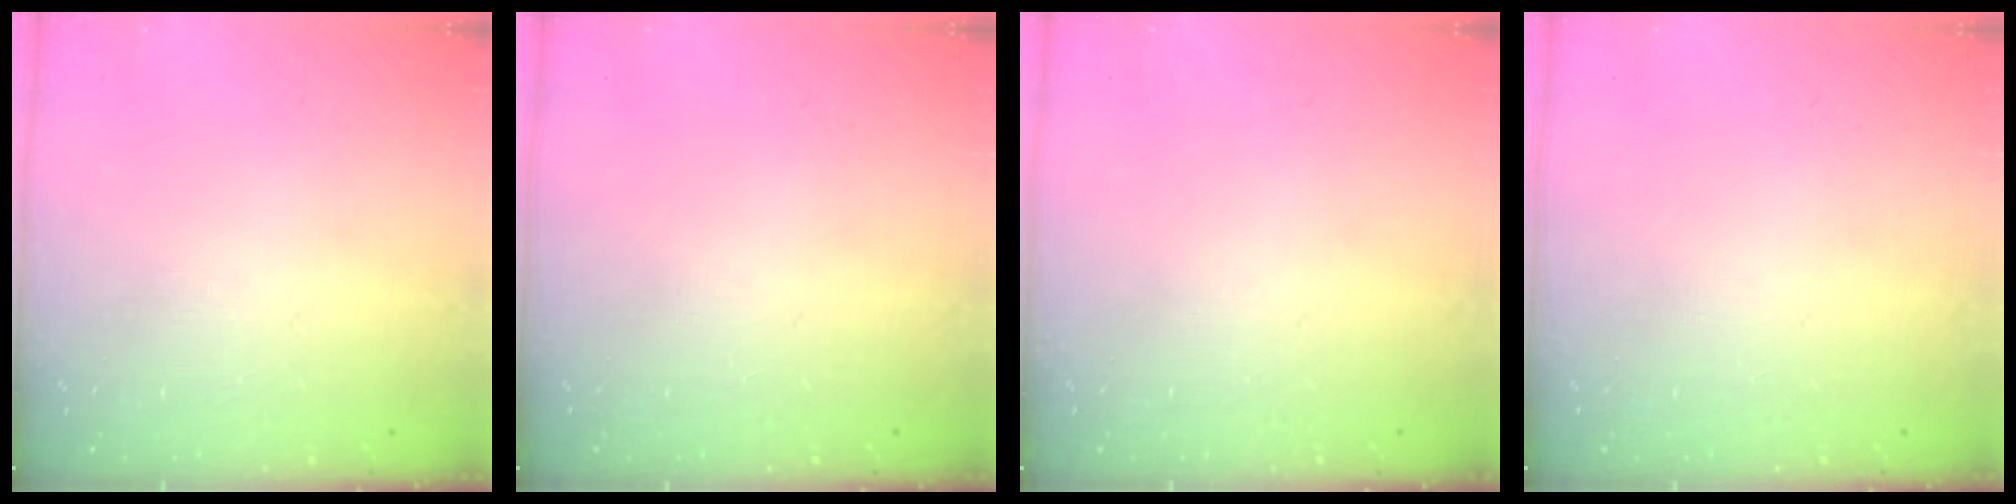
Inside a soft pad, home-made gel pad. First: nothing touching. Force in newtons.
{"total": 0.0}
{"total": 0.0}
{"total": 0.0}